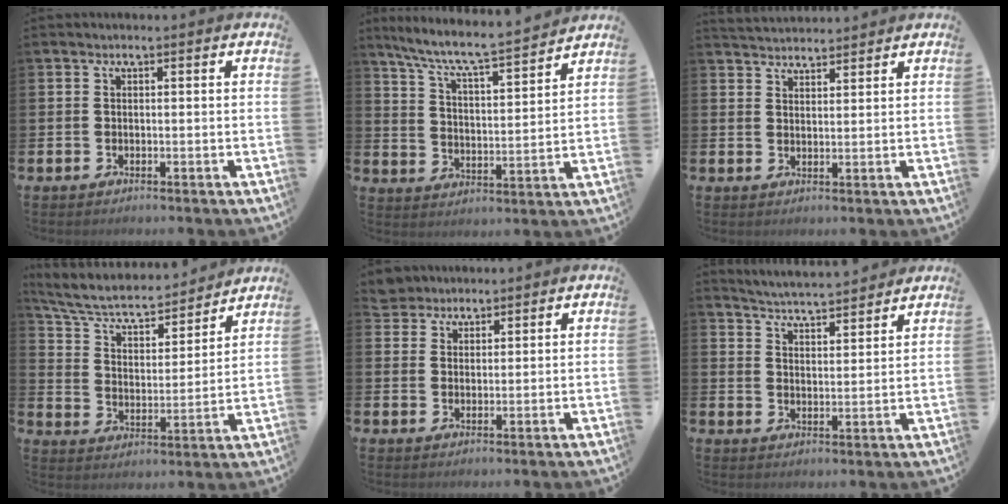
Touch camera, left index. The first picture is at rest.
{"total": 7.7, "force": [7.2, 0.3, 2.7], "torque": [-0.083, -0.058, 0.120]}
{"total": 3.2, "force": [3.2, 0.4, -0.1], "torque": [-0.004, -0.015, 0.059]}
{"total": 7.0, "force": [6.3, 2.2, 2.2], "torque": [-0.079, -0.045, 0.105]}
{"total": 4.0, "force": [3.8, 1.4, -0.2], "torque": [0.001, -0.013, 0.069]}
{"total": 5.0, "force": [5.0, 0.0, 0.1], "torque": [-0.022, -0.034, 0.088]}